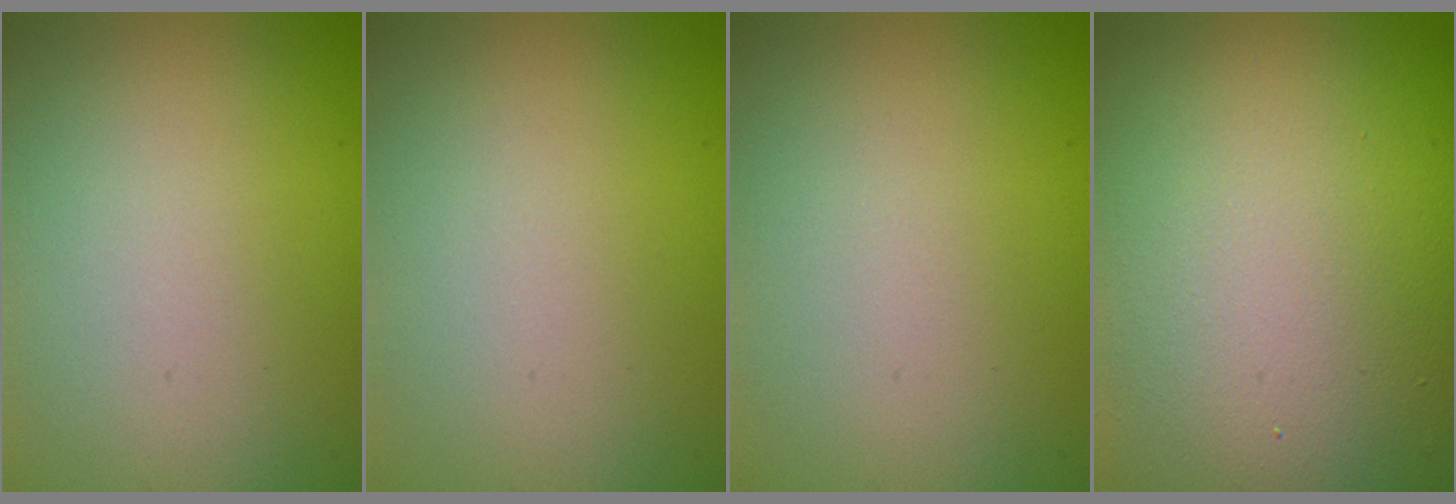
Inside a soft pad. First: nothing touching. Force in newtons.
{"total": 0.0}
{"total": 0.0}
{"total": 19.0, "press": 18.9, "slide": 1.1}